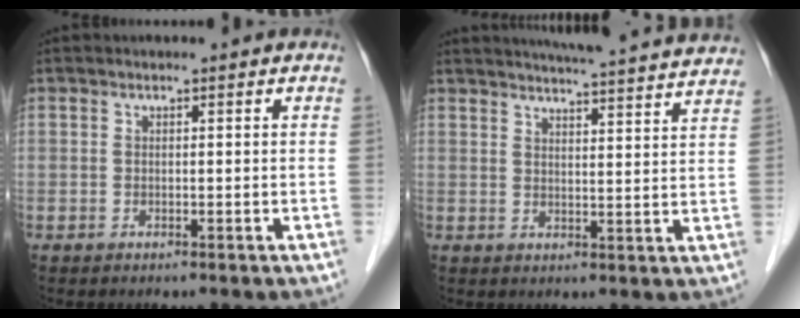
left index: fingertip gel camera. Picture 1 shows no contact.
{"total": 19.6, "force": [18.5, 0.4, 6.2], "torque": [-0.091, -0.023, 0.222]}